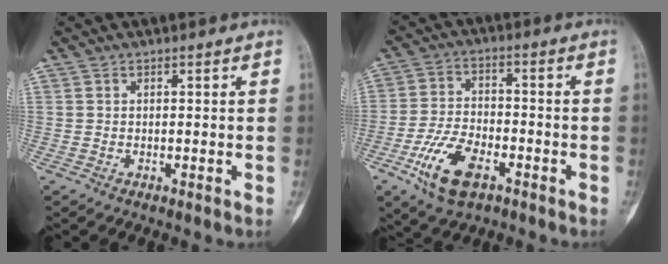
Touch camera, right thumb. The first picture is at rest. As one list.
[{"total": 11.2, "force": [-5.2, 5.8, 8.0], "torque": [-0.152, 0.016, -0.095]}]